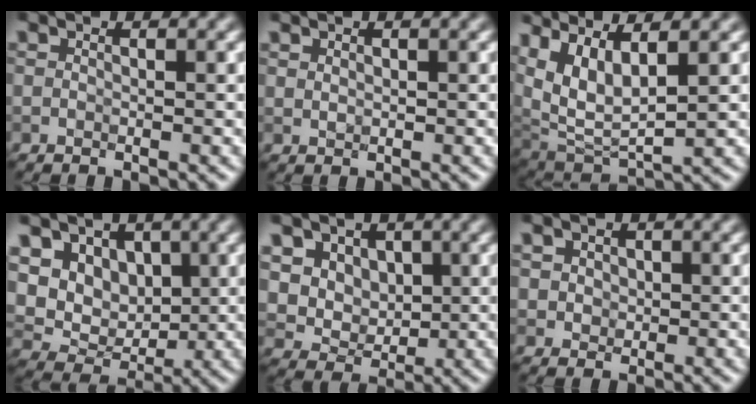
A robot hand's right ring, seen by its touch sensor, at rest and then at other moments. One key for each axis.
{"total": 0.7, "fx": 0.5, "fy": 0.4, "fz": 0.3, "tx": -0.008, "ty": -0.001, "tz": 0.012}
{"total": 6.8, "fx": 2.9, "fy": 3.0, "fz": 5.4, "tx": -0.115, "ty": 0.000, "tz": 0.061}
{"total": 9.9, "fx": 3.3, "fy": 7.6, "fz": 5.4, "tx": -0.089, "ty": 0.016, "tz": 0.045}
{"total": 7.0, "fx": 2.5, "fy": 5.8, "fz": 3.1, "tx": -0.069, "ty": 0.002, "tz": 0.046}
{"total": 2.5, "fx": 0.9, "fy": 2.0, "fz": 1.1, "tx": -0.024, "ty": 0.005, "tz": 0.021}